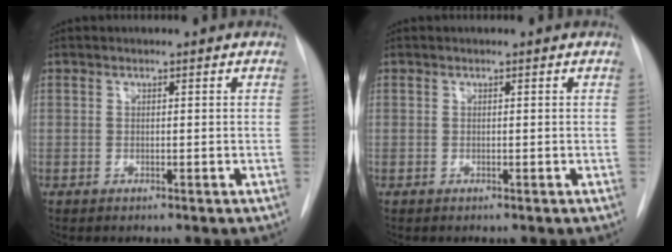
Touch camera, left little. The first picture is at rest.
{"total": 0.0}